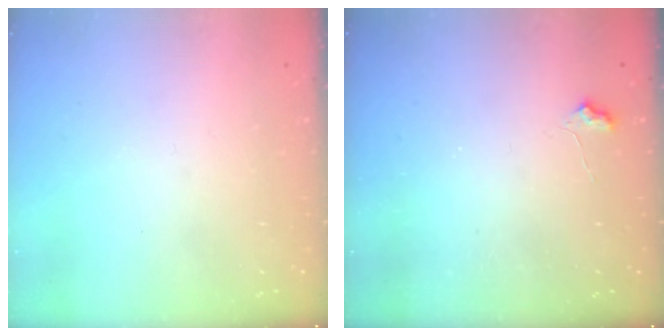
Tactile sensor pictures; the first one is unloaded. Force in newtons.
{"total": 5.6, "press": 5.6, "slide": 0.8}